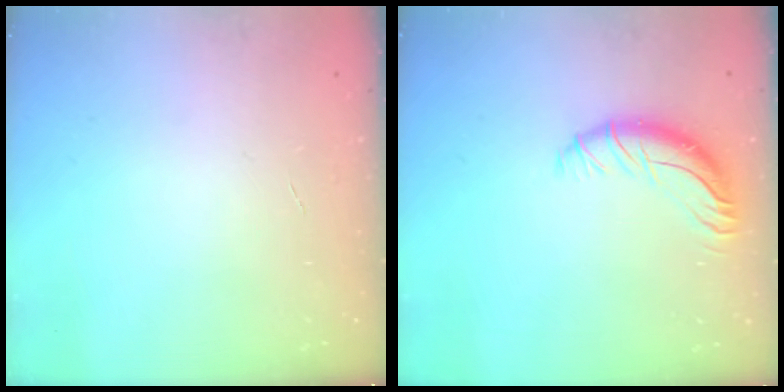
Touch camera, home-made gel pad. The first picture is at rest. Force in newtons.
{"total": 10.9, "press": 10.6, "slide": 2.6}